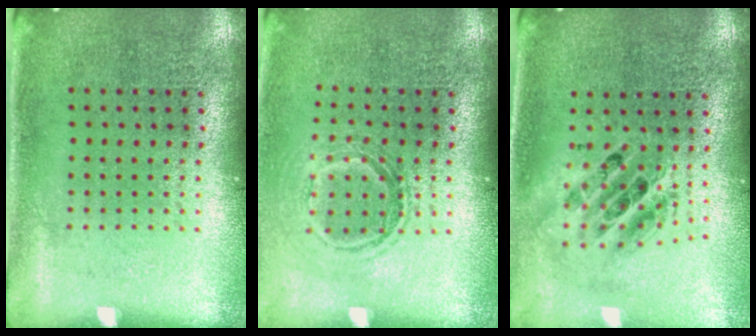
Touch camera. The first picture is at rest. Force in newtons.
{"total": 1.3, "press": 1.1, "slide": 0.7}
{"total": 1.8, "press": 1.5, "slide": 1.1}